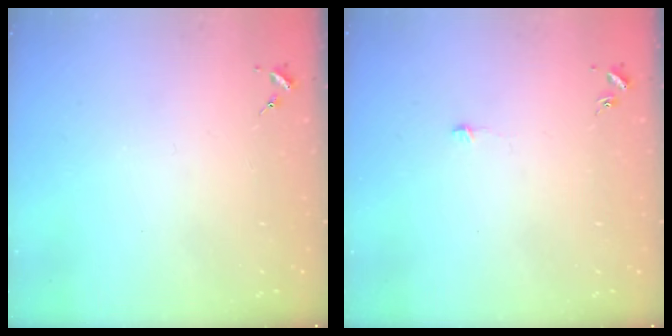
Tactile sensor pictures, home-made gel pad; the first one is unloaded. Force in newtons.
{"total": 3.2, "press": 3.1, "slide": 0.3}